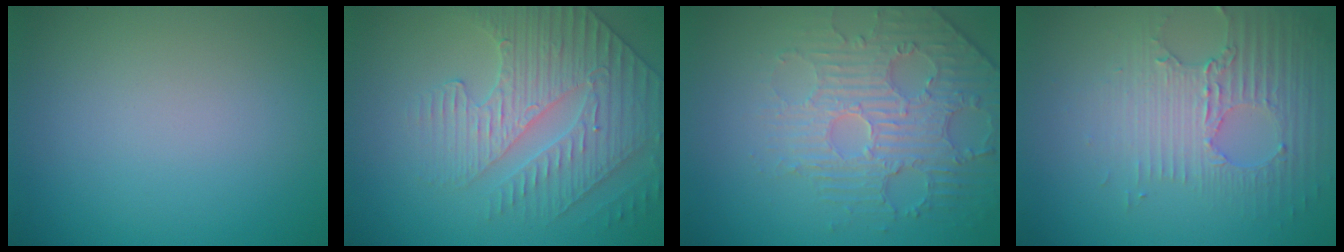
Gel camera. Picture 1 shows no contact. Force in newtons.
{"total": 4.2, "press": 4.1, "slide": 0.6}
{"total": 4.8, "press": 3.8, "slide": 3.0}
{"total": 3.5, "press": 3.3, "slide": 1.3}